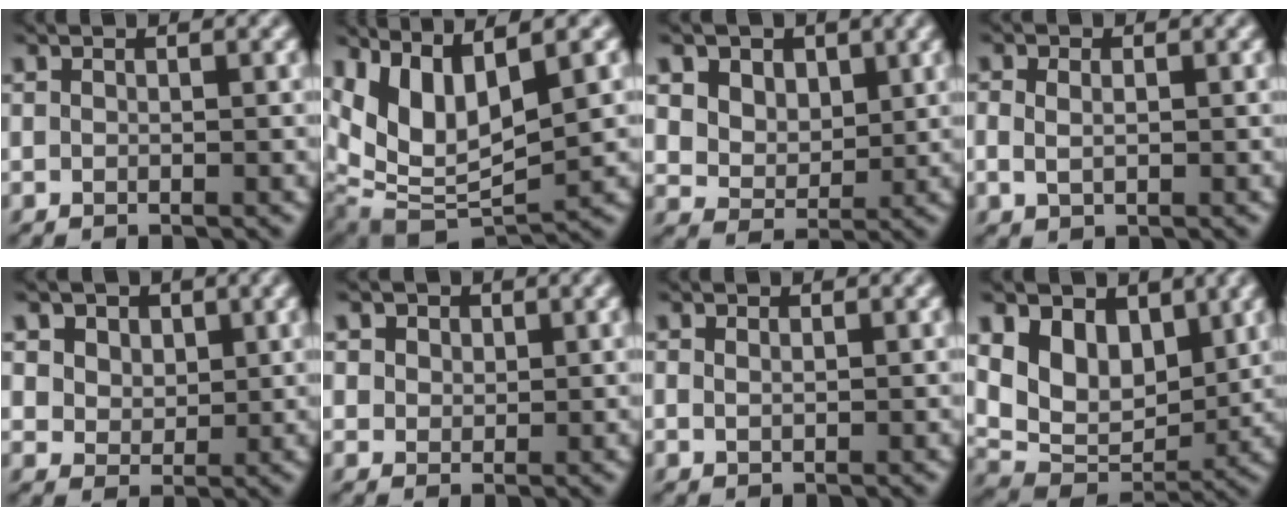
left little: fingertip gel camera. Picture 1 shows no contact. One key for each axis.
{"total": 8.5, "fx": 2.6, "fy": 3.7, "fz": 7.2, "tx": -0.150, "ty": -0.001, "tz": 0.049}
{"total": 7.0, "fx": 3.5, "fy": 5.2, "fz": 3.1, "tx": -0.076, "ty": -0.004, "tz": 0.061}
{"total": 3.0, "fx": 0.6, "fy": 2.3, "fz": 1.9, "tx": -0.029, "ty": 0.020, "tz": -0.007}
{"total": 5.7, "fx": 3.0, "fy": 4.2, "fz": 2.4, "tx": -0.060, "ty": -0.001, "tz": 0.046}
{"total": 4.4, "fx": 2.3, "fy": 3.2, "fz": 2.0, "tx": -0.049, "ty": 0.005, "tz": 0.028}
{"total": 0.7, "fx": 0.3, "fy": 0.5, "fz": 0.4, "tx": -0.010, "ty": -0.001, "tz": 0.006}
{"total": 7.6, "fx": 2.9, "fy": 5.1, "fz": 4.8, "tx": -0.095, "ty": -0.013, "tz": 0.044}